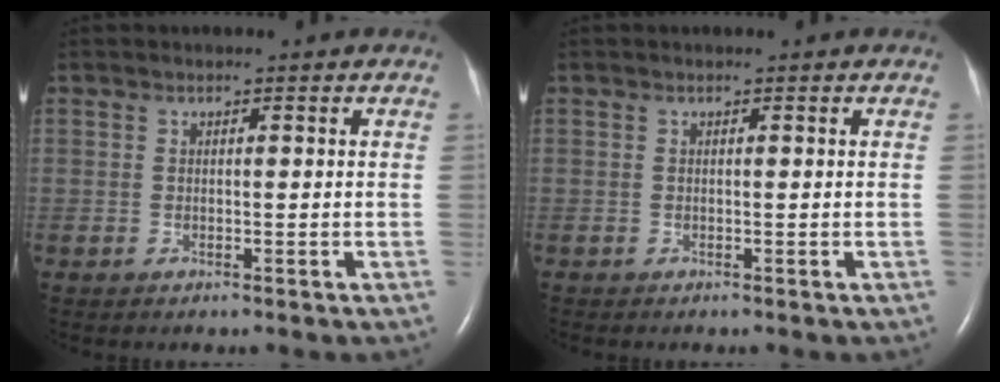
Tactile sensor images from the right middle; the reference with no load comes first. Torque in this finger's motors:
{"motor_torque": [-0.35, 0.14, -0.04, 0.01]}